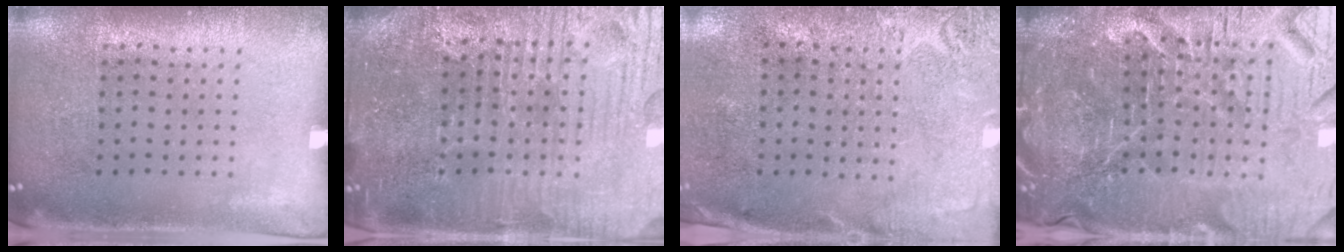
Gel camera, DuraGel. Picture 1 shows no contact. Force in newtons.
{"total": 5.6, "press": 5.3, "slide": 1.8}
{"total": 2.6, "press": 2.1, "slide": 1.6}
{"total": 7.2, "press": 6.4, "slide": 3.4}